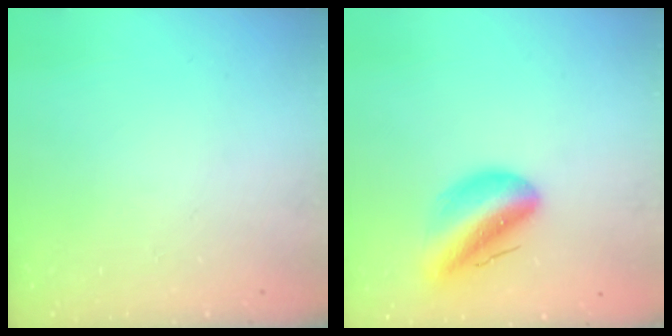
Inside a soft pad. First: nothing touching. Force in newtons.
{"total": 12.5, "press": 12.0, "slide": 3.4}